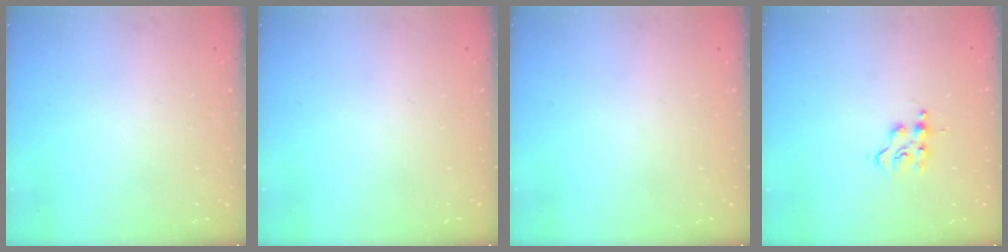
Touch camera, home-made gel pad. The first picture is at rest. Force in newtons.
{"total": 0.0}
{"total": 0.0}
{"total": 3.5, "press": 3.5, "slide": 0.4}